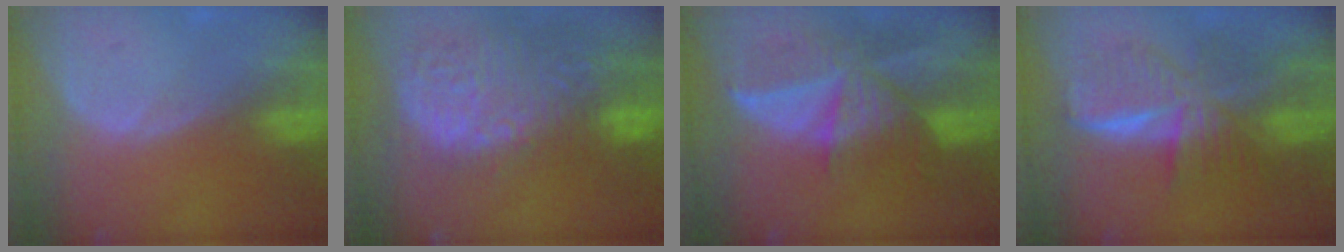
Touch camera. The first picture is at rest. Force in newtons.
{"total": 15.4, "press": 12.6, "slide": 8.8}
{"total": 9.8, "press": 8.6, "slide": 4.7}
{"total": 9.0, "press": 9.0, "slide": 0.6}